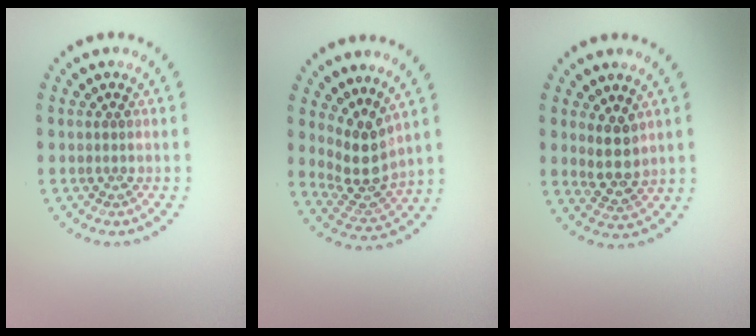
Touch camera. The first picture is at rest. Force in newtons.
{"total": 3.9, "press": 2.9, "slide": 2.6}
{"total": 2.8, "press": 2.4, "slide": 1.5}